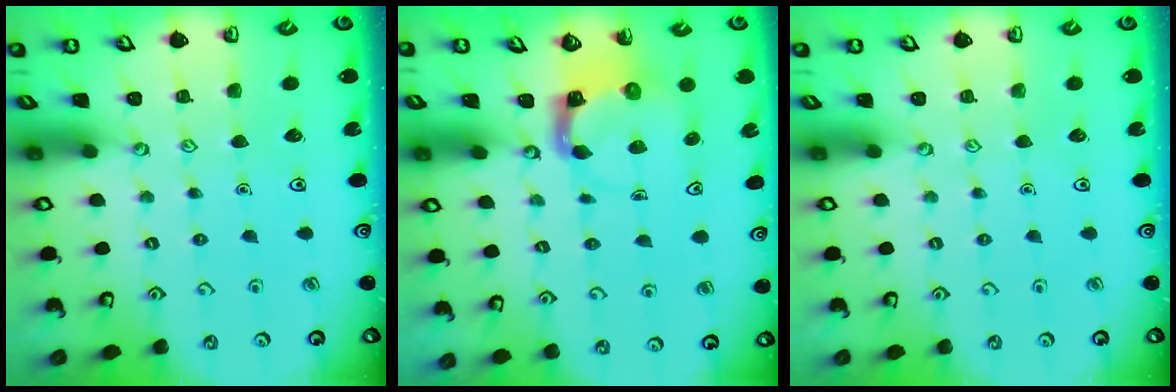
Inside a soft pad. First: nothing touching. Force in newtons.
{"total": 3.7, "press": 3.7, "slide": 0.4}
{"total": 0.0}